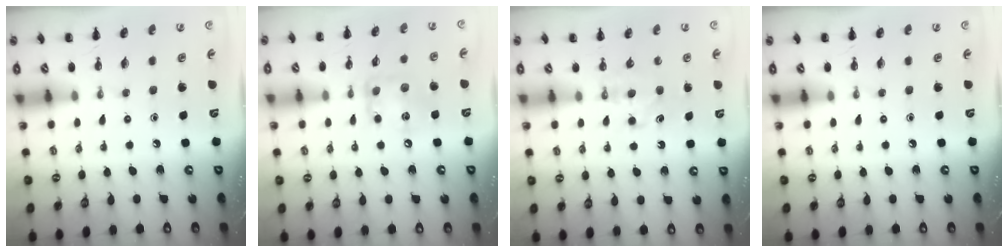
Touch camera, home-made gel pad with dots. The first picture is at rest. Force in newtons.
{"total": 11.1, "press": 11.0, "slide": 1.2}
{"total": 4.7, "press": 4.4, "slide": 1.5}
{"total": 0.0}